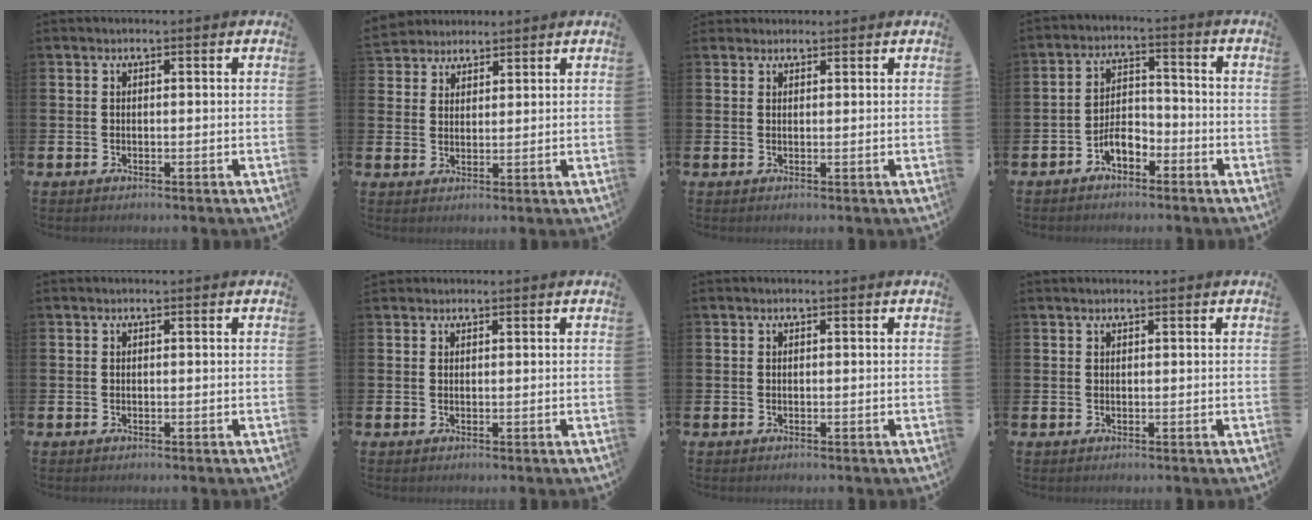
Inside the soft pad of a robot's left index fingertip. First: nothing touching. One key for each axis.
{"total": 3.6, "fx": 3.4, "fy": 1.0, "fz": -0.7, "tx": 0.003, "ty": -0.014, "tz": 0.063}
{"total": 1.2, "fx": 1.1, "fy": 0.3, "fz": -0.1, "tx": 0.010, "ty": -0.001, "tz": 0.020}
{"total": 4.1, "fx": -2.6, "fy": 2.1, "fz": 2.4, "tx": -0.044, "ty": 0.013, "tz": -0.051}
{"total": 0.0}
{"total": 0.9, "fx": 0.8, "fy": 0.3, "fz": -0.1, "tx": 0.011, "ty": -0.001, "tz": 0.014}
{"total": 0.0}
{"total": 0.6, "fx": 0.5, "fy": 0.1, "fz": 0.2, "tx": 0.001, "ty": 0.000, "tz": 0.008}